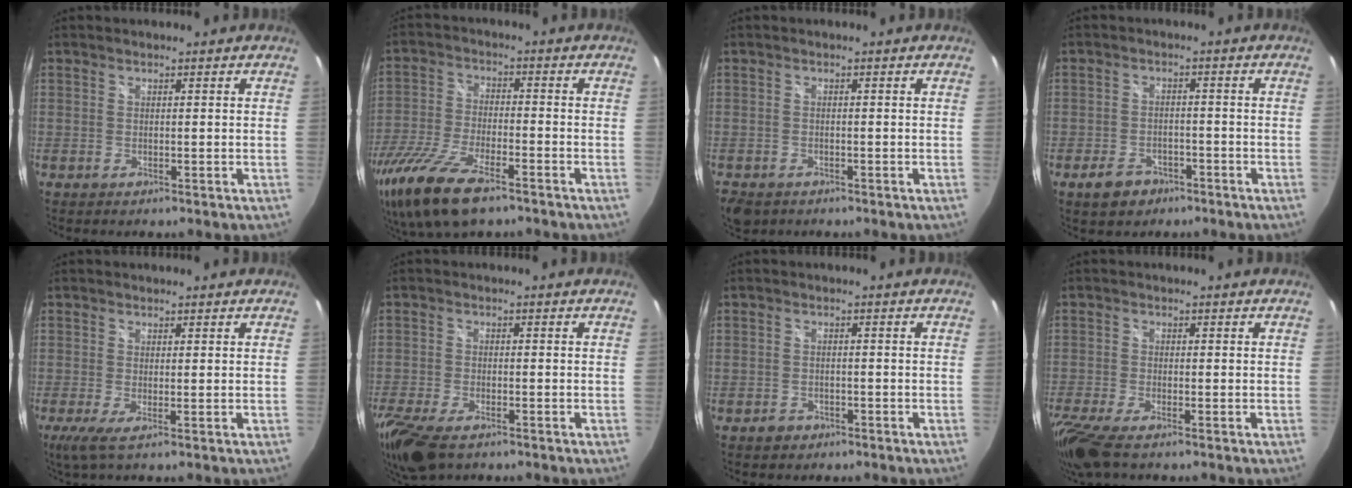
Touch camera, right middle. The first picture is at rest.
{"total": 17.2, "force": [-11.8, 5.6, 11.2], "torque": [-0.248, -0.049, -0.220]}
{"total": 5.6, "force": [-3.7, 3.5, 2.4], "torque": [-0.066, -0.017, -0.061]}
{"total": 5.3, "force": [-3.5, 3.4, 2.1], "torque": [-0.054, 0.009, -0.046]}
{"total": 2.5, "force": [-0.5, 0.1, 2.4], "torque": [-0.048, -0.009, -0.010]}
{"total": 11.6, "force": [-8.1, 4.8, 6.8], "torque": [-0.172, -0.050, -0.151]}
{"total": 2.3, "force": [-1.4, 1.7, 0.5], "torque": [-0.013, 0.003, -0.018]}
{"total": 8.7, "force": [-6.4, 2.1, 5.6], "torque": [-0.138, -0.043, -0.124]}